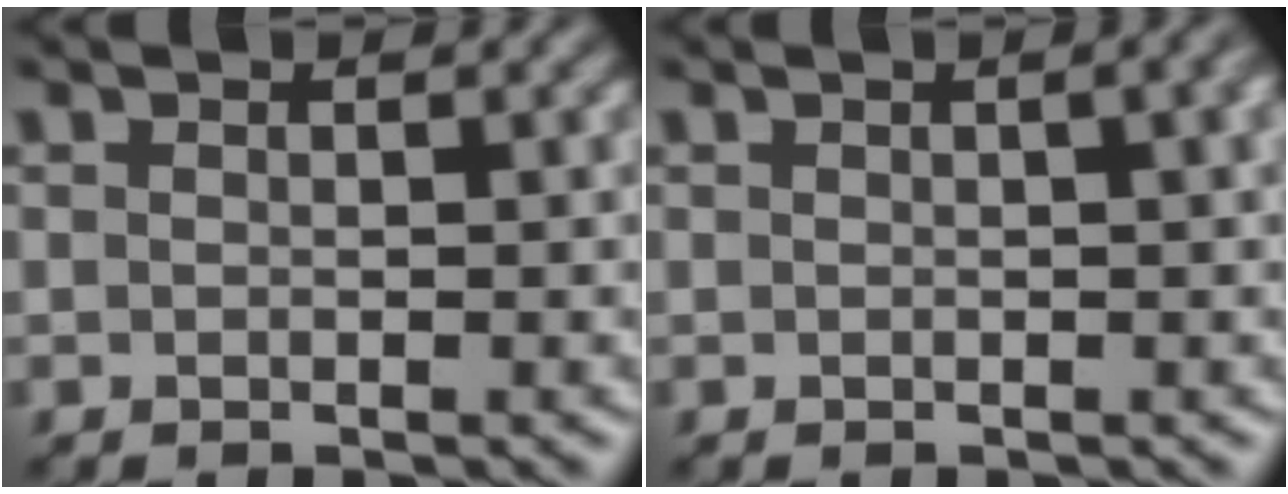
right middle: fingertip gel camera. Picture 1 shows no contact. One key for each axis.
{"total": 4.0, "fx": 1.3, "fy": 1.7, "fz": 3.4, "tx": -0.022, "ty": 0.014, "tz": 0.007}